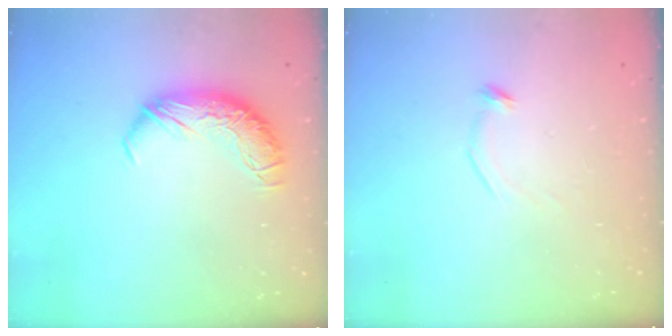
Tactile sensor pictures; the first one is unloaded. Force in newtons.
{"total": 9.1, "press": 9.1, "slide": 0.6}